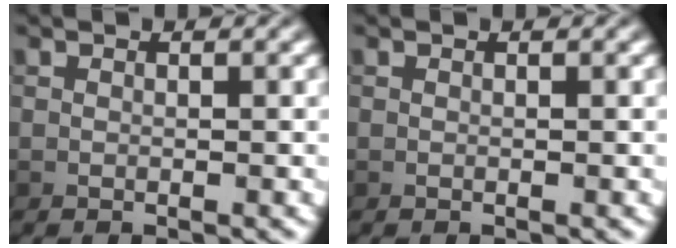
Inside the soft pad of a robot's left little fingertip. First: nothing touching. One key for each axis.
{"total": 0.0}